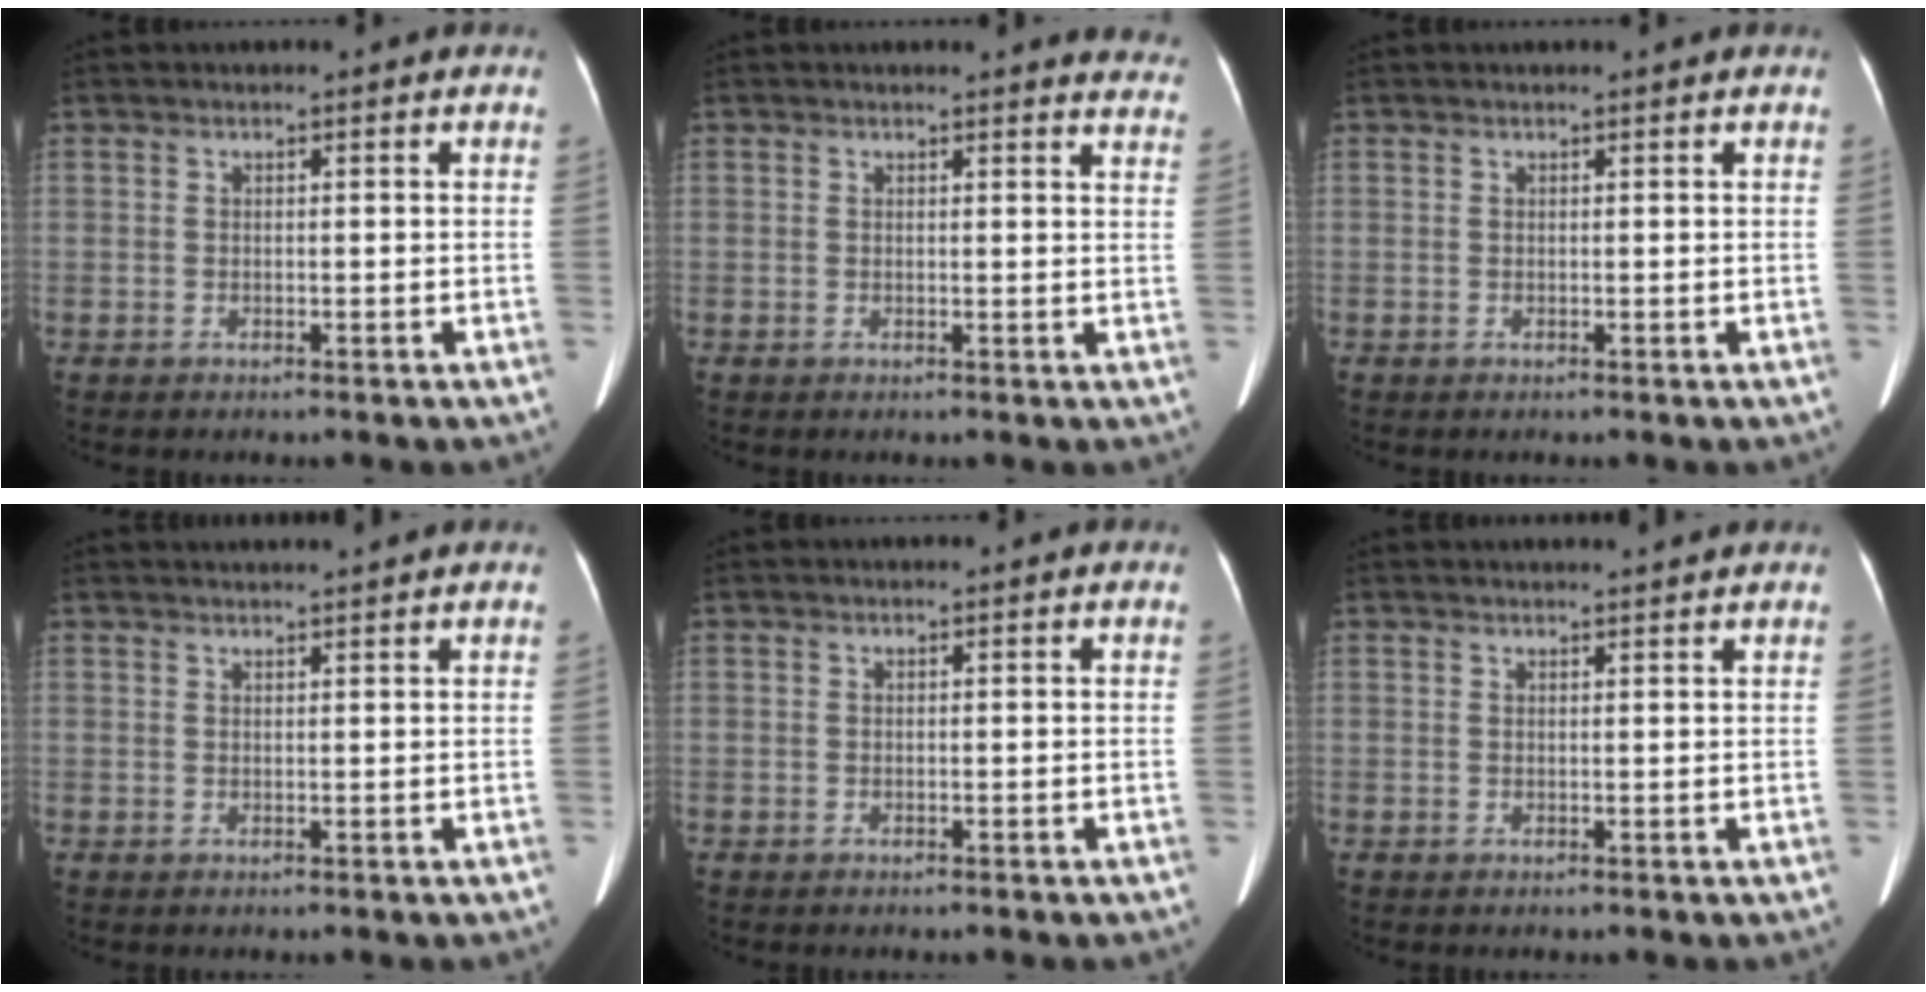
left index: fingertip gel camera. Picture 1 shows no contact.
{"total": 8.4, "force": [8.3, 1.1, 1.2], "torque": [0.016, -0.038, 0.053]}
{"total": 0.6, "force": [0.5, 0.0, 0.2], "torque": [-0.005, 0.004, 0.008]}
{"total": 3.4, "force": [3.3, -0.7, 0.9], "torque": [-0.009, 0.016, 0.045]}
{"total": 0.0}
{"total": 3.0, "force": [2.9, -0.4, 0.8], "torque": [-0.011, 0.009, 0.037]}